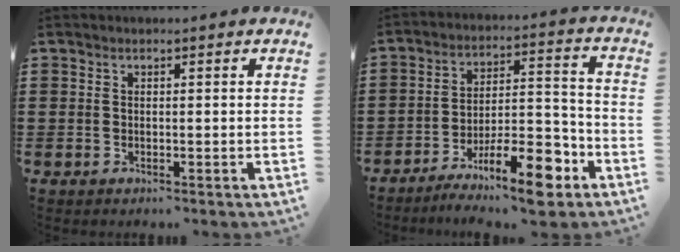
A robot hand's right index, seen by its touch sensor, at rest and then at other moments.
{"total": 12.0, "force": [-7.6, 3.2, 8.7], "torque": [-0.135, 0.027, -0.132]}